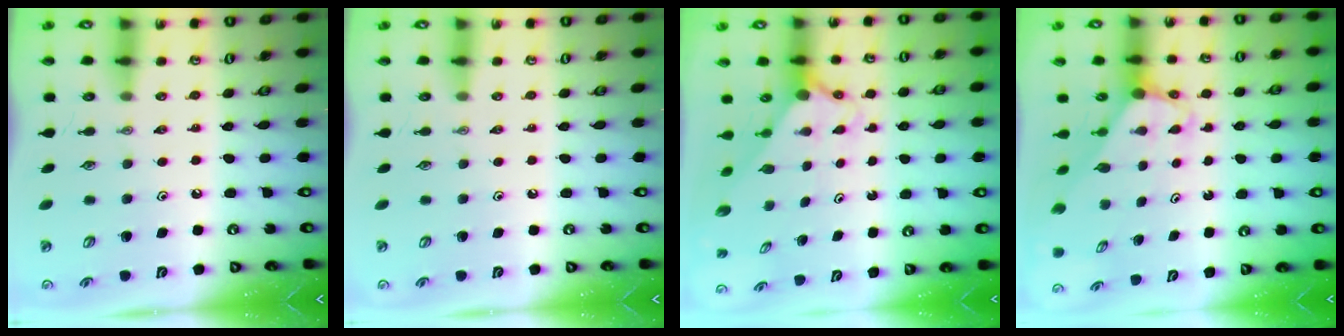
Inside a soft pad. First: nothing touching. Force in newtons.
{"total": 0.0}
{"total": 2.2, "press": 2.2, "slide": 0.2}
{"total": 3.3, "press": 3.3, "slide": 0.1}